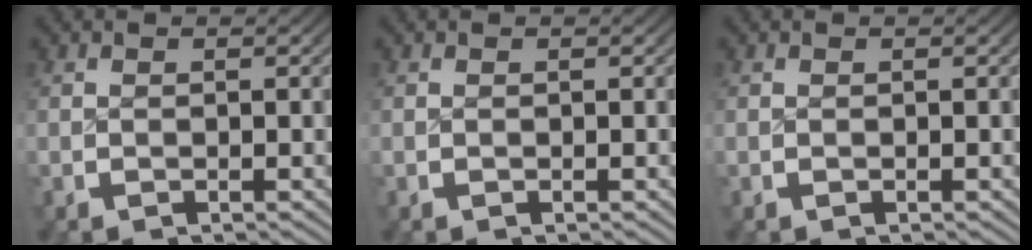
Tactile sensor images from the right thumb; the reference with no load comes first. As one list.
[{"total": 0.0}, {"total": 0.0}]